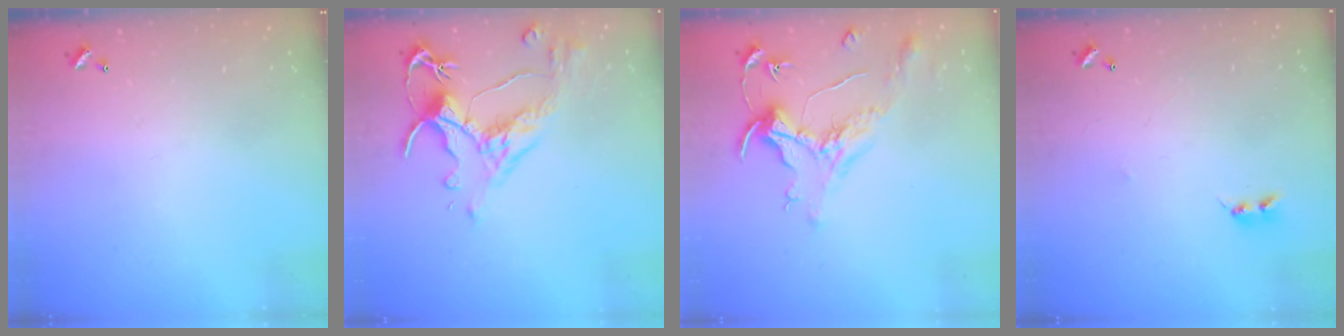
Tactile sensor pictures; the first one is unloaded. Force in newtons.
{"total": 3.5, "press": 3.2, "slide": 1.5}
{"total": 1.6, "press": 1.4, "slide": 0.7}
{"total": 2.2, "press": 2.2, "slide": 0.4}